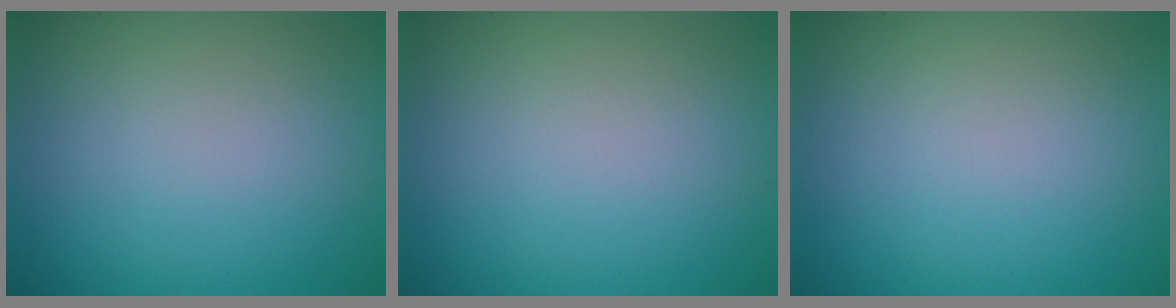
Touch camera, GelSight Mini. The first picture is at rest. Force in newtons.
{"total": 0.0}
{"total": 0.0}